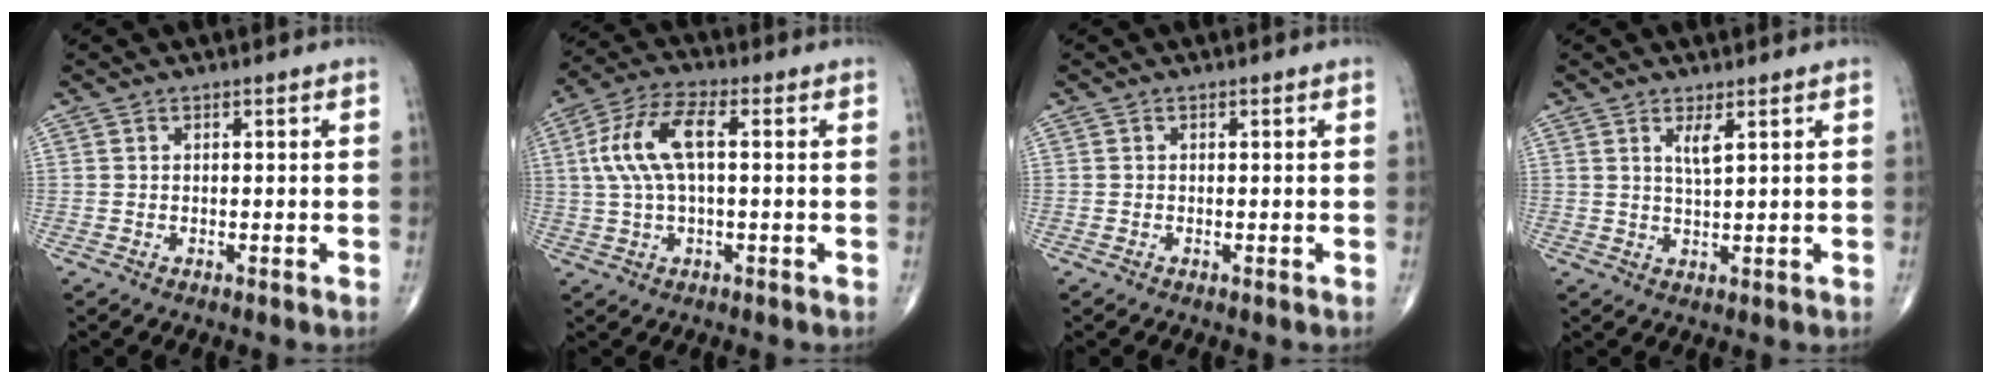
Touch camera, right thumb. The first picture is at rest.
{"total": 10.7, "force": [1.5, 4.4, 9.6], "torque": [-0.213, 0.030, 0.027]}
{"total": 0.0}
{"total": 2.9, "force": [1.4, 0.4, 2.4], "torque": [-0.050, -0.016, 0.029]}